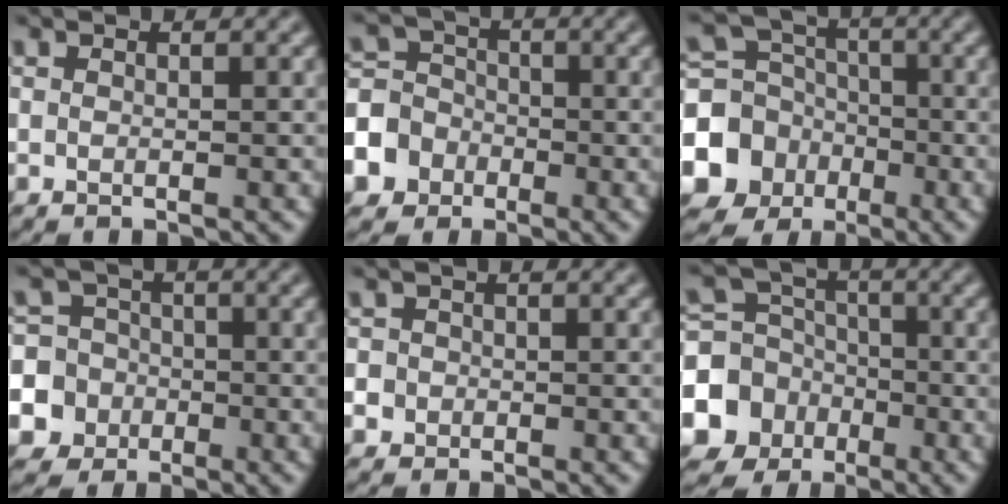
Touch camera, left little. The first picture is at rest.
{"total": 8.6, "force": [-4.0, 7.4, 1.9], "torque": [-0.053, -0.015, -0.094]}
{"total": 10.5, "force": [-3.9, 9.3, 3.1], "torque": [-0.079, -0.024, -0.098]}
{"total": 9.9, "force": [-3.6, 9.1, 1.6], "torque": [-0.054, -0.014, -0.089]}
{"total": 3.8, "force": [-1.1, 3.5, 1.0], "torque": [-0.010, 0.011, -0.043]}
{"total": 9.4, "force": [-3.6, 8.2, 2.6], "torque": [-0.070, -0.015, -0.095]}